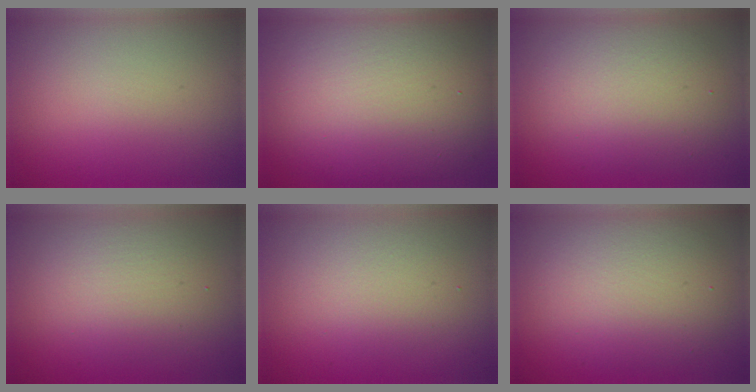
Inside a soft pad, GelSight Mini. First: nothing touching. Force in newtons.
{"total": 13.7, "press": 13.7, "slide": 0.7}
{"total": 5.7, "press": 5.7, "slide": 0.4}
{"total": 3.9, "press": 3.9, "slide": 0.4}
{"total": 3.0, "press": 3.0, "slide": 0.2}
{"total": 6.3, "press": 6.3, "slide": 0.3}